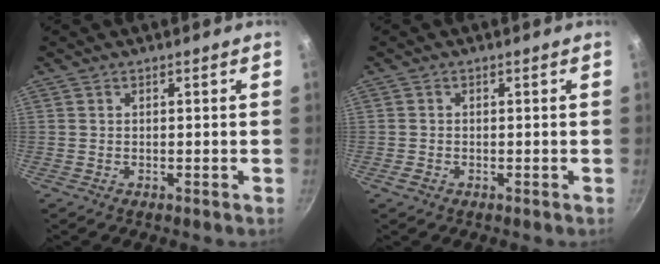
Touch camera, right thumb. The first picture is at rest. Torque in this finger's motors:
{"motor_torque": [0.13, 0.06, -0.27, 0.13, -0.02]}